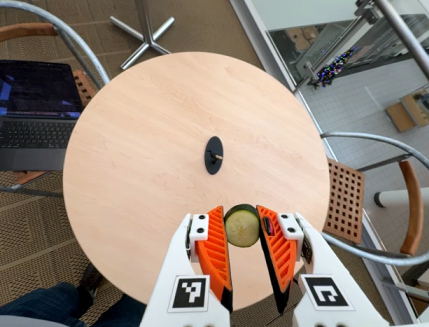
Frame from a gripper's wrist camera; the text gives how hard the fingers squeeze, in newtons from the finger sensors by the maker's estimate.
{"total": 7.8, "left": 7.6, "right": 7.9}